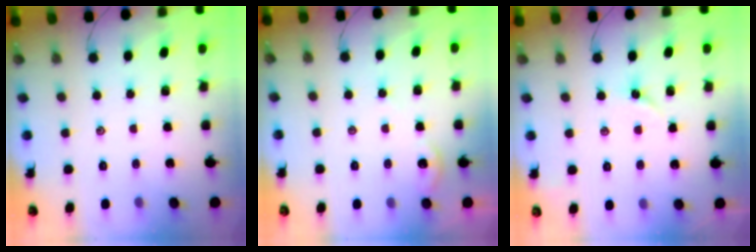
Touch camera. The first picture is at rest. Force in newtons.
{"total": 1.3, "press": 1.2, "slide": 0.4}
{"total": 2.7, "press": 2.6, "slide": 0.5}